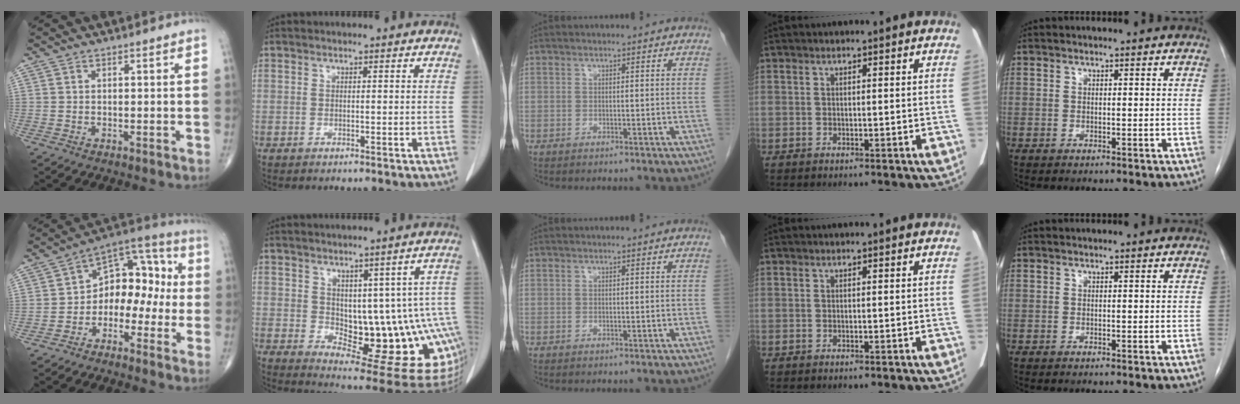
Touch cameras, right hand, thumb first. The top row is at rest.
{"thumb": {"total": 12.4, "force": [-2.2, 8.5, 8.8], "torque": [-0.086, 0.062, -0.052]}, "index": {"total": 15.9, "force": [-1.5, 6.7, 14.3], "torque": [-0.135, 0.010, 0.005]}}